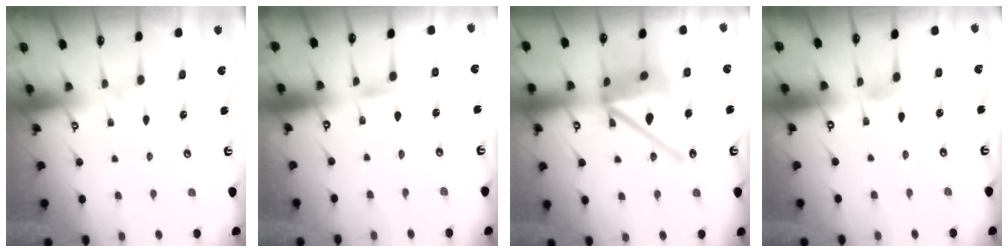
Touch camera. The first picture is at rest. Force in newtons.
{"total": 3.0, "press": 3.0, "slide": 0.2}
{"total": 17.1, "press": 17.0, "slide": 1.9}
{"total": 2.6, "press": 2.6, "slide": 0.3}